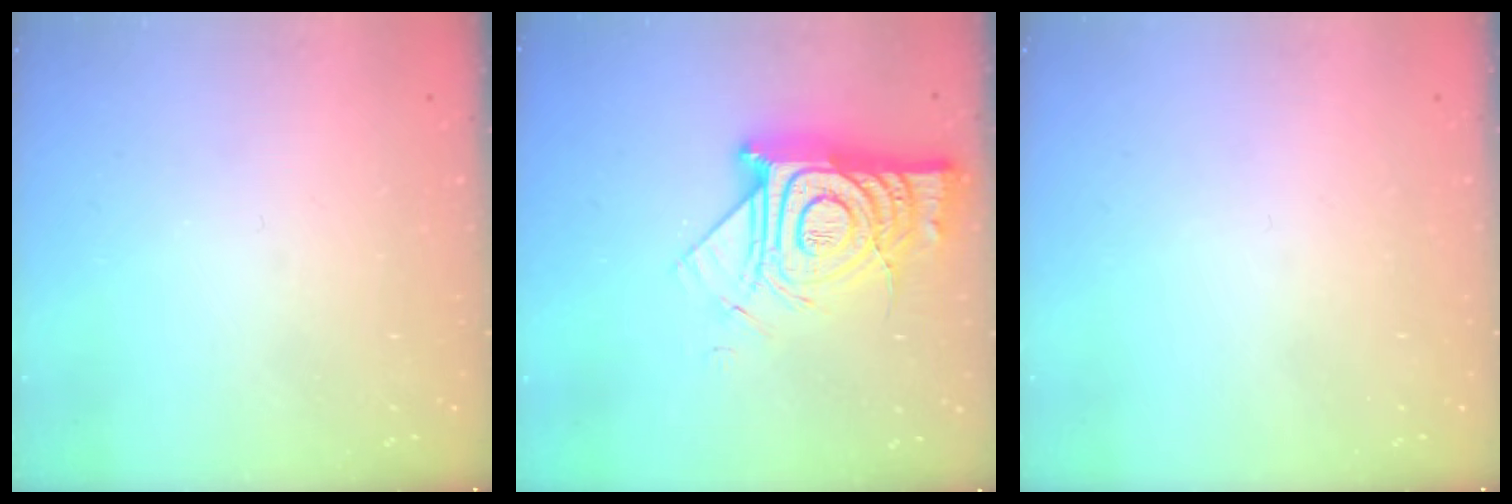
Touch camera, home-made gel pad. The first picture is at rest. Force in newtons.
{"total": 17.4, "press": 17.3, "slide": 1.7}
{"total": 1.8, "press": 1.8, "slide": 0.1}